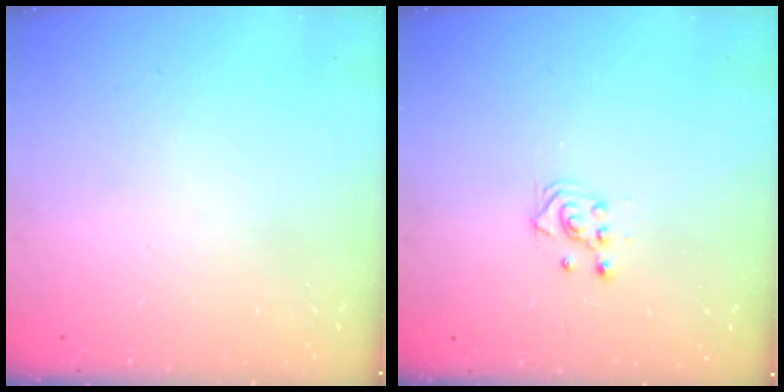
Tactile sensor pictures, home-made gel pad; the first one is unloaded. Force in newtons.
{"total": 2.5, "press": 2.3, "slide": 1.0}